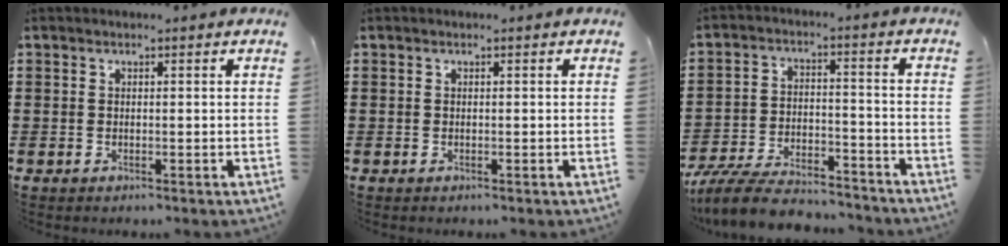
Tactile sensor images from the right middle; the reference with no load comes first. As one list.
[{"total": 0.0}, {"total": 8.4, "force": [-7.8, 1.3, 2.8], "torque": [-0.059, 0.013, -0.151]}]